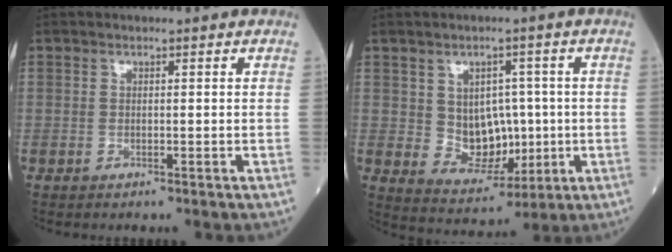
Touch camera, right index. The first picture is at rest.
{"total": 8.1, "force": [0.5, 6.0, 5.4], "torque": [-0.080, 0.008, 0.026]}